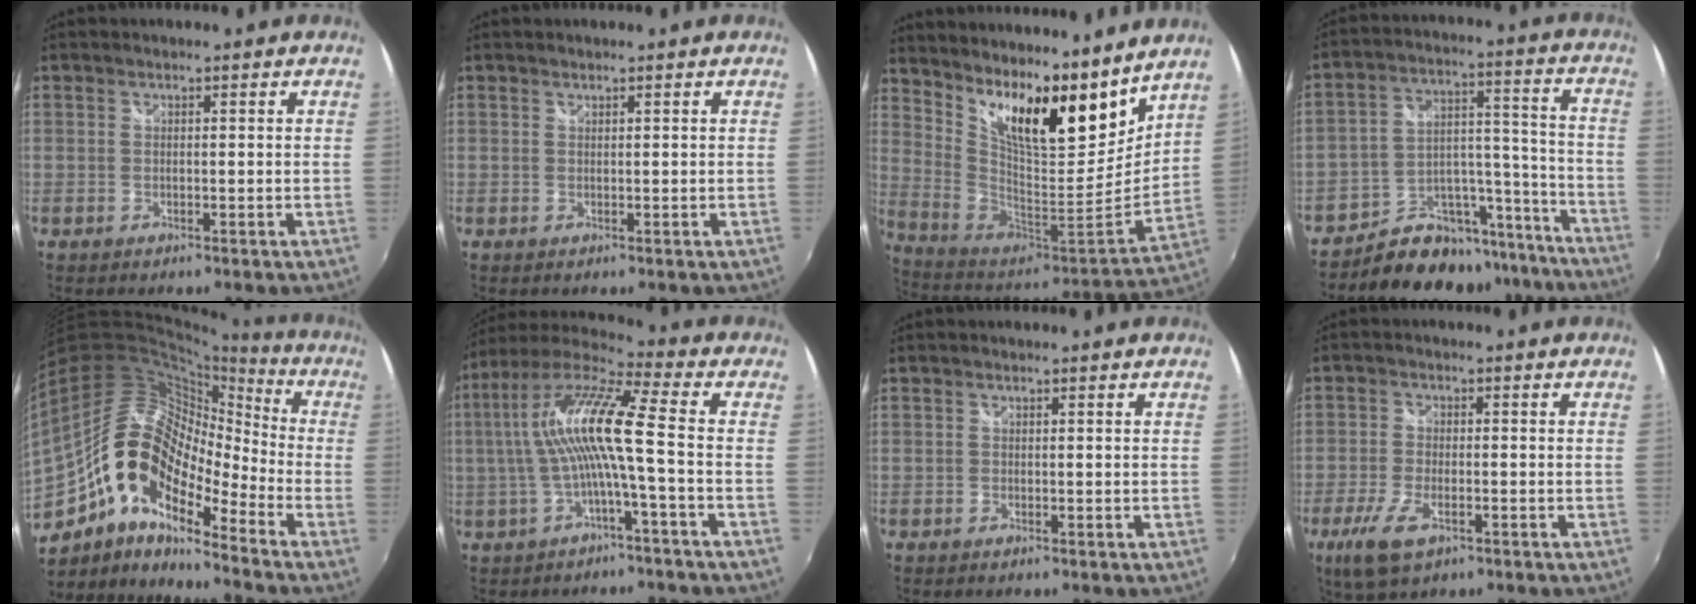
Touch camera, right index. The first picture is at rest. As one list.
[{"total": 0.0}, {"total": 19.6, "force": [13.6, 5.8, 12.8], "torque": [-0.220, -0.013, 0.251]}, {"total": 14.6, "force": [-12.3, 7.1, 3.6], "torque": [-0.041, 0.074, -0.174]}, {"total": 19.5, "force": [-9.9, 9.1, 14.2], "torque": [-0.250, -0.009, -0.199]}, {"total": 12.9, "force": [-1.3, 0.2, 12.8], "torque": [-0.242, 0.011, -0.022]}, {"total": 0.0}, {"total": 8.1, "force": [-4.3, 3.5, 6.0], "torque": [-0.145, -0.018, -0.080]}]